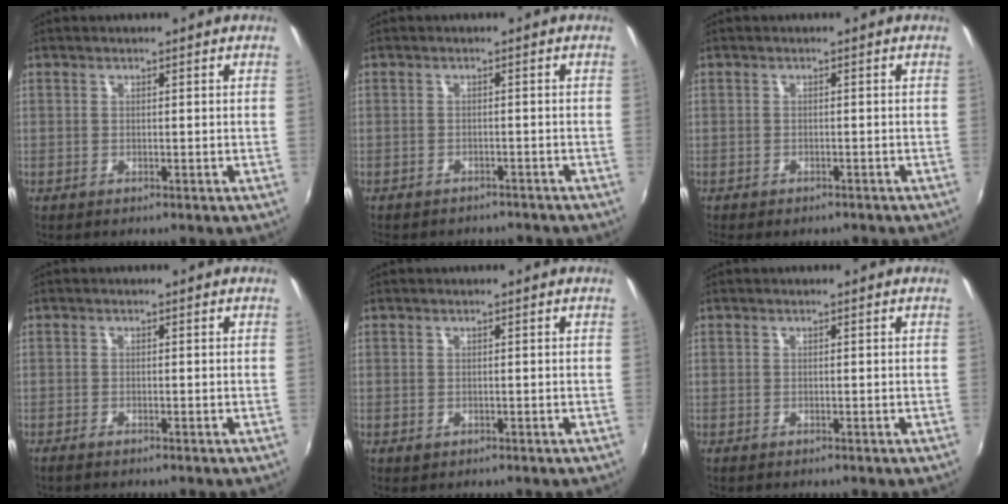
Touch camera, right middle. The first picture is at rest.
{"total": 6.7, "force": [-5.8, 2.5, 2.1], "torque": [-0.053, -0.014, -0.080]}
{"total": 3.6, "force": [-2.9, 1.5, 1.6], "torque": [-0.041, -0.017, -0.040]}
{"total": 1.1, "force": [-1.0, 0.2, 0.5], "torque": [-0.012, -0.004, -0.021]}
{"total": 0.5, "force": [-0.2, 0.5, 0.2], "torque": [0.000, -0.003, -0.003]}
{"total": 0.0}